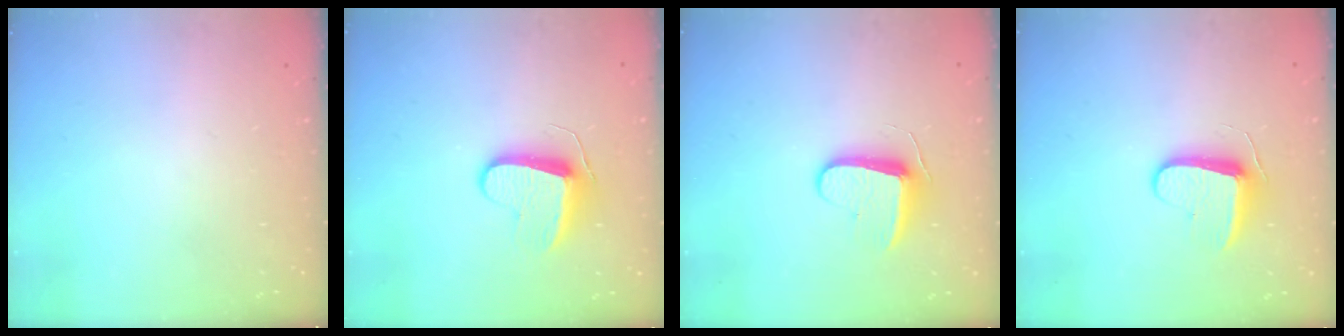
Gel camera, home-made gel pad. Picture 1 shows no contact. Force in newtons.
{"total": 8.8, "press": 8.8, "slide": 0.2}
{"total": 8.7, "press": 8.7, "slide": 0.5}
{"total": 8.7, "press": 8.7, "slide": 0.5}